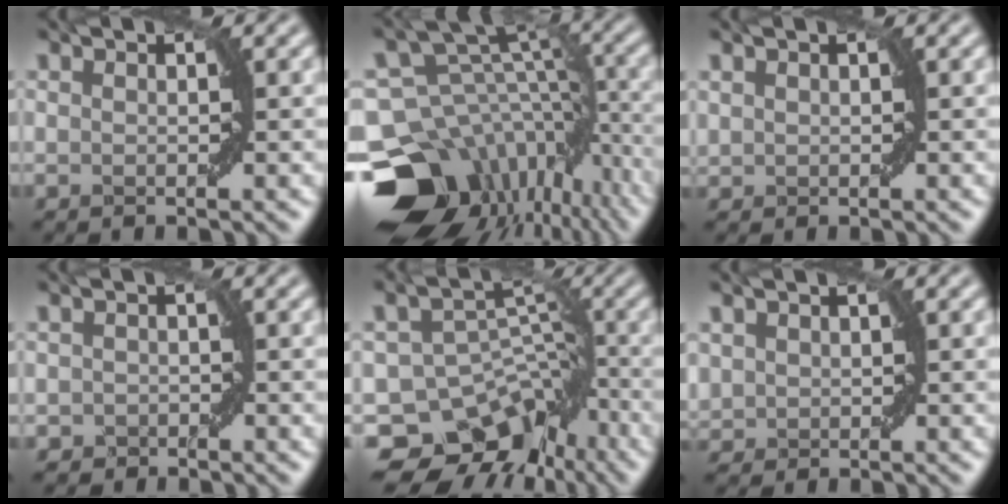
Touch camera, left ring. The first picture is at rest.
{"total": 16.7, "force": [-9.0, 11.3, 8.4], "torque": [-0.182, -0.013, -0.118]}
{"total": 0.6, "force": [0.4, 0.5, 0.1], "torque": [-0.004, 0.003, 0.010]}
{"total": 0.9, "force": [-0.7, 0.6, -0.1], "torque": [0.008, 0.002, -0.012]}
{"total": 12.3, "force": [-8.5, 8.4, 3.1], "torque": [-0.049, 0.007, -0.109]}
{"total": 1.5, "force": [0.4, 1.3, 0.5], "torque": [-0.013, 0.001, 0.011]}